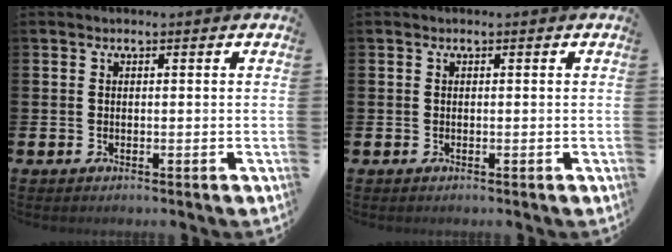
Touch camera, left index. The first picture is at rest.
{"total": 0.0}